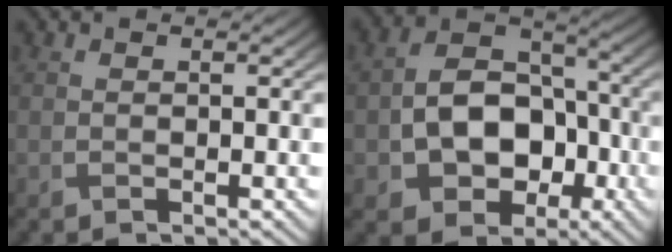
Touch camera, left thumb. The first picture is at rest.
{"total": 10.2, "force": [-2.6, 7.4, 6.6], "torque": [-0.117, -0.003, -0.051]}